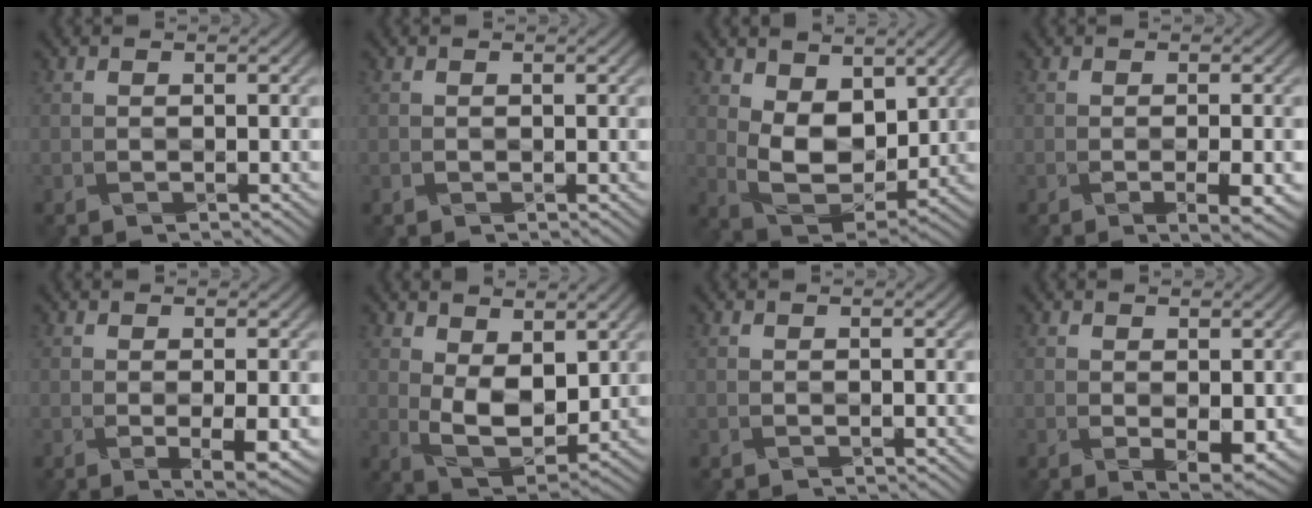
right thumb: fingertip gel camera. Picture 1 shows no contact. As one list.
[{"total": 0.0}, {"total": 7.5, "force": [3.1, 4.9, 4.8], "torque": [-0.113, -0.017, 0.064]}, {"total": 3.2, "force": [-0.9, 0.8, 3.0], "torque": [-0.049, -0.007, -0.006]}, {"total": 3.1, "force": [-0.5, 0.7, 3.0], "torque": [-0.054, -0.005, -0.001]}, {"total": 6.5, "force": [1.9, 3.8, 4.9], "torque": [-0.108, -0.014, 0.044]}, {"total": 0.0}, {"total": 2.2, "force": [0.0, 0.7, 2.1], "torque": [-0.043, -0.012, 0.011]}]